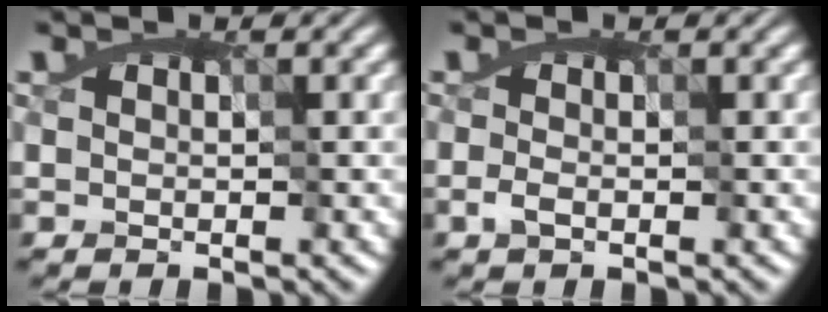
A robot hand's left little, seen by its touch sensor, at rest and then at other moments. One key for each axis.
{"total": 0.0}